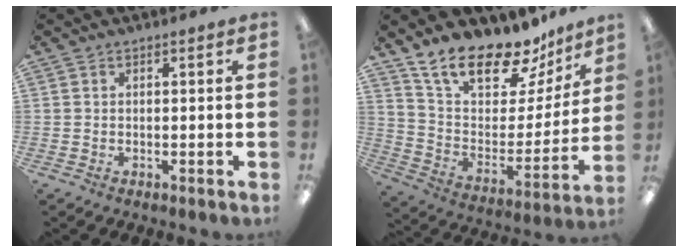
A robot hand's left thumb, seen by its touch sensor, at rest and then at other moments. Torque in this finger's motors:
{"motor_torque": [0.25, 0.27, 1.43, -1.34, 0.22]}